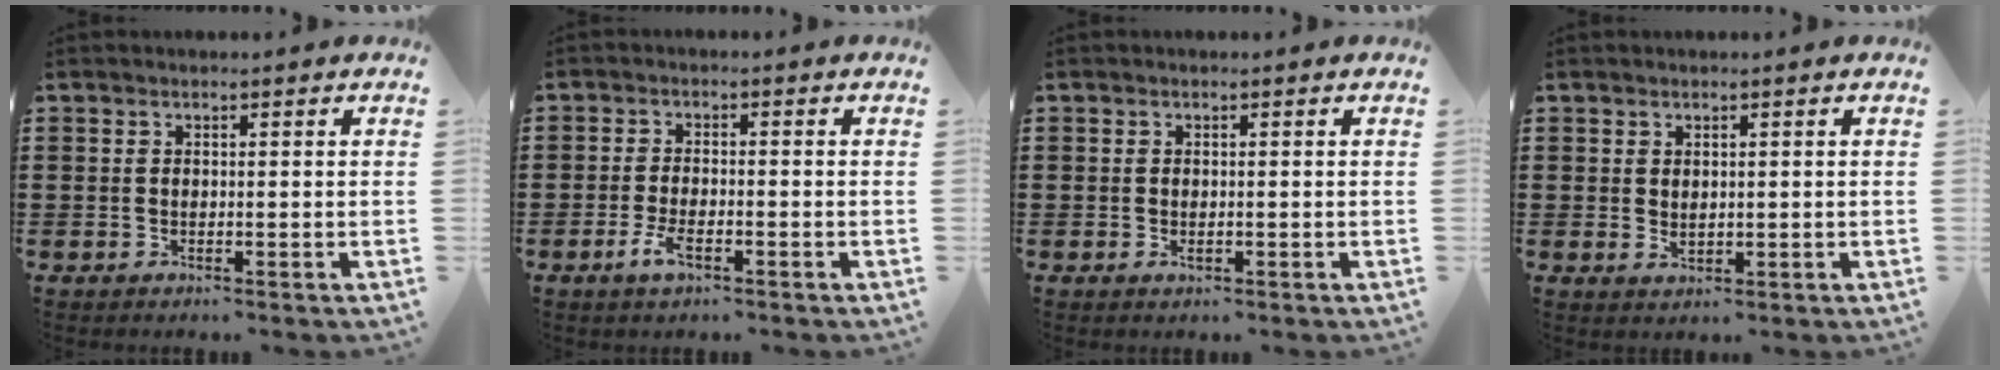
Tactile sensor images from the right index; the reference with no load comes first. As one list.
[{"total": 3.5, "force": [-1.7, 1.2, 2.7], "torque": [-0.067, -0.008, -0.036]}, {"total": 0.7, "force": [-0.2, 0.4, 0.5], "torque": [-0.010, -0.002, -0.003]}, {"total": 1.3, "force": [0.8, 0.8, 0.7], "torque": [-0.014, 0.003, 0.015]}]